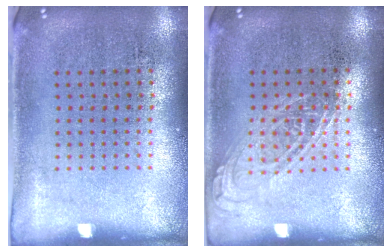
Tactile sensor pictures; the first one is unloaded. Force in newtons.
{"total": 1.0, "press": 1.0, "slide": 0.2}